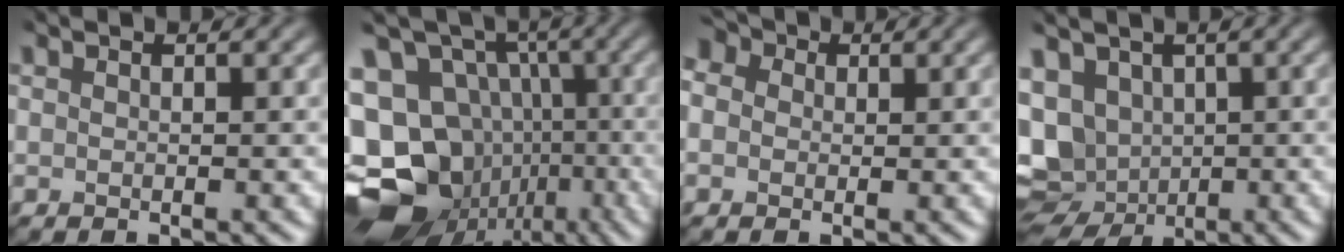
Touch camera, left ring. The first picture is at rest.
{"total": 19.8, "force": [-4.1, 17.5, 8.2], "torque": [-0.184, 0.003, -0.069]}
{"total": 6.2, "force": [2.3, 4.9, 3.1], "torque": [-0.085, 0.024, 0.029]}
{"total": 6.3, "force": [-1.2, 5.1, 3.6], "torque": [-0.072, -0.018, 0.007]}